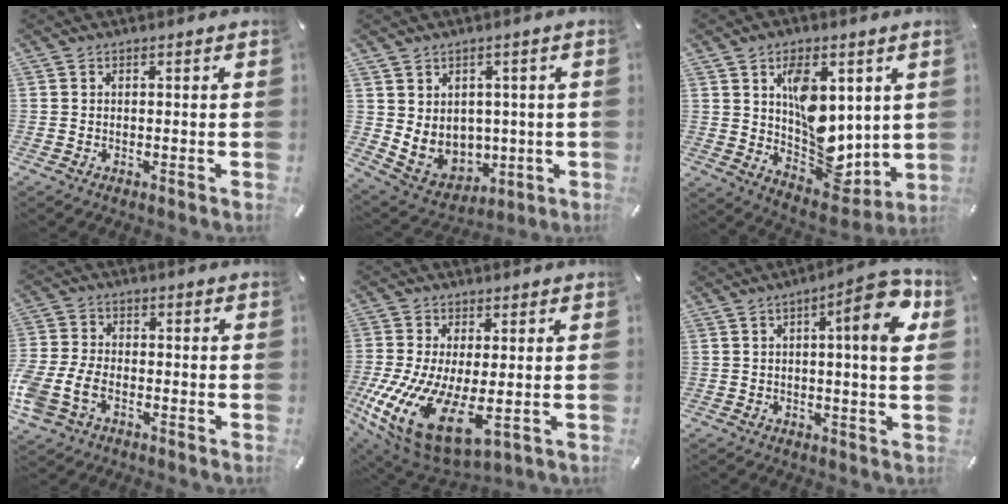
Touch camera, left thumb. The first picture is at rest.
{"total": 7.6, "force": [2.8, 6.9, 1.3], "torque": [-0.033, -0.040, 0.065]}
{"total": 13.6, "force": [2.5, 9.4, 9.5], "torque": [-0.128, -0.015, 0.057]}
{"total": 7.9, "force": [-3.3, 5.4, 4.8], "torque": [-0.114, 0.010, -0.060]}
{"total": 18.6, "force": [-3.0, 9.1, 16.0], "torque": [-0.332, -0.015, -0.032]}
{"total": 12.6, "force": [3.8, 2.7, 11.7], "torque": [-0.151, -0.019, 0.054]}